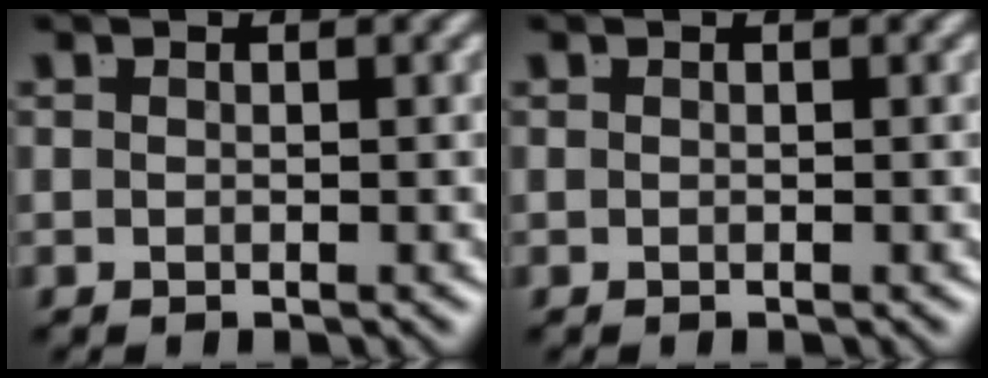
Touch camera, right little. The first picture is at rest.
{"total": 0.0}